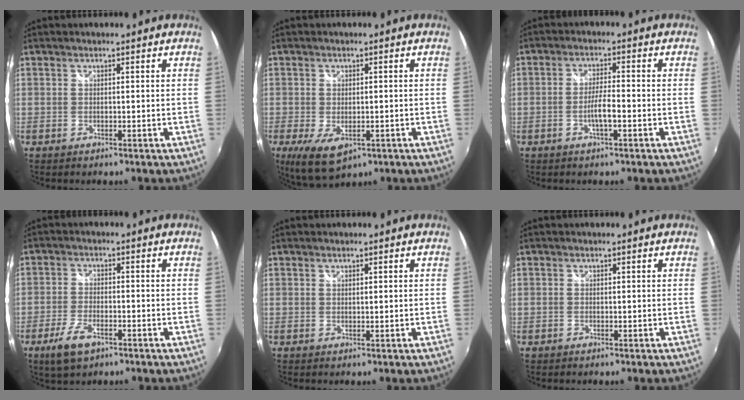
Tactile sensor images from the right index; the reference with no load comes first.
{"total": 7.8, "force": [-3.2, 4.2, 5.7], "torque": [-0.119, -0.031, -0.049]}
{"total": 4.0, "force": [-1.6, 0.4, 3.6], "torque": [-0.073, 0.001, -0.029]}
{"total": 6.7, "force": [-3.9, 2.8, 4.6], "torque": [-0.114, -0.012, -0.072]}
{"total": 0.6, "force": [0.5, 0.2, 0.3], "torque": [-0.004, 0.001, 0.009]}
{"total": 0.6, "force": [-0.2, 0.5, 0.0], "torque": [0.000, -0.001, -0.005]}